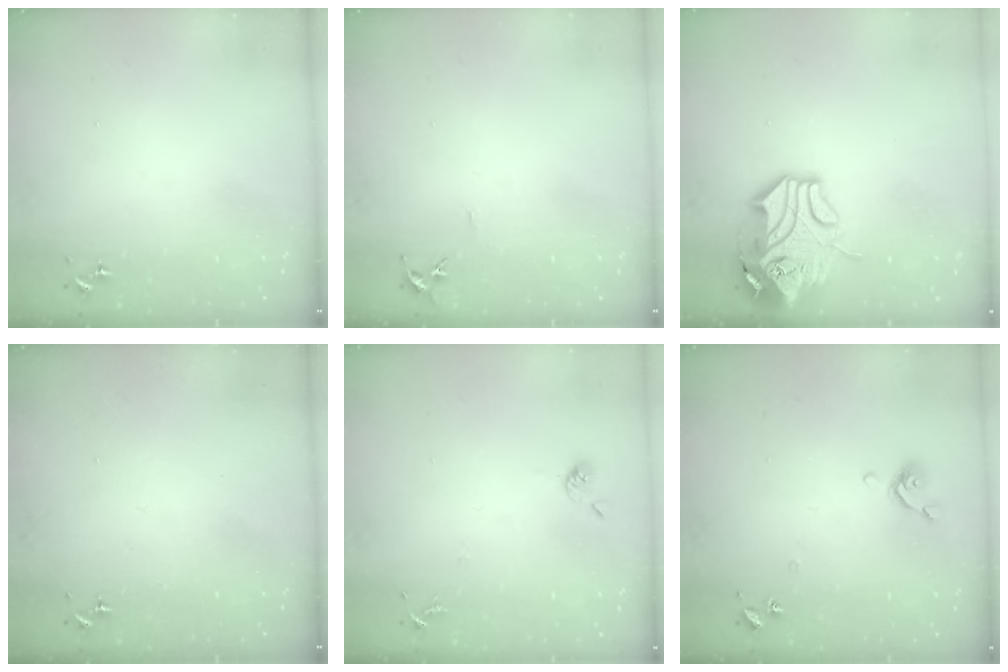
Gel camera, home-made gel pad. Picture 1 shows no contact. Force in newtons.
{"total": 4.5, "press": 4.5, "slide": 0.5}
{"total": 15.5, "press": 15.3, "slide": 2.4}
{"total": 0.0}
{"total": 6.4, "press": 6.3, "slide": 0.8}
{"total": 7.0, "press": 6.8, "slide": 1.4}